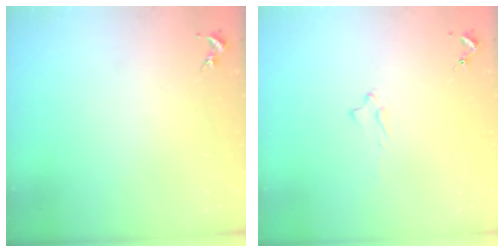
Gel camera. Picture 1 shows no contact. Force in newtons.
{"total": 2.0, "press": 2.0, "slide": 0.4}